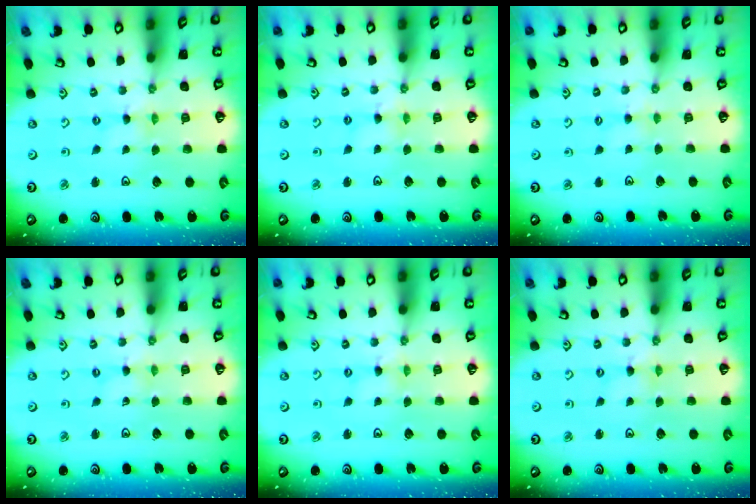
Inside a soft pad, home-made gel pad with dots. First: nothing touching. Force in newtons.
{"total": 3.1, "press": 3.1, "slide": 0.3}
{"total": 2.0, "press": 2.0, "slide": 0.2}
{"total": 0.0}
{"total": 1.7, "press": 1.7, "slide": 0.2}
{"total": 0.9, "press": 0.8, "slide": 0.2}